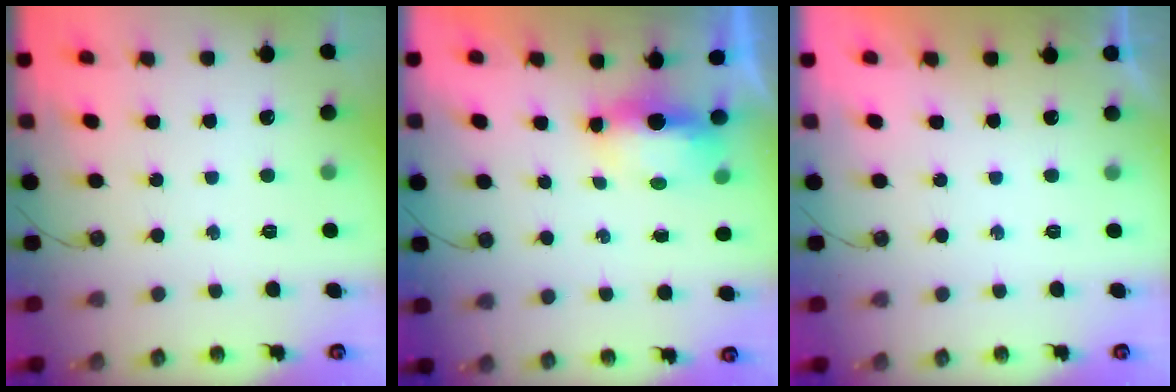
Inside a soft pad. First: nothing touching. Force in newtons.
{"total": 5.9, "press": 5.8, "slide": 1.1}
{"total": 0.0}